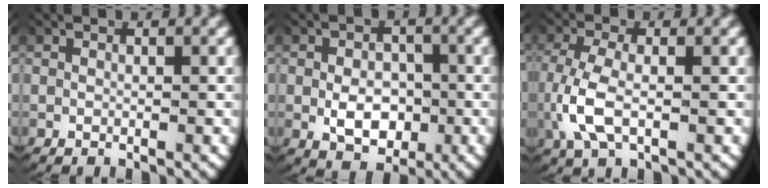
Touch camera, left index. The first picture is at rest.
{"total": 4.4, "force": [-1.0, 3.2, 2.9], "torque": [-0.050, -0.023, -0.007]}
{"total": 4.6, "force": [-0.7, 2.5, 3.8], "torque": [-0.114, -0.020, -0.001]}